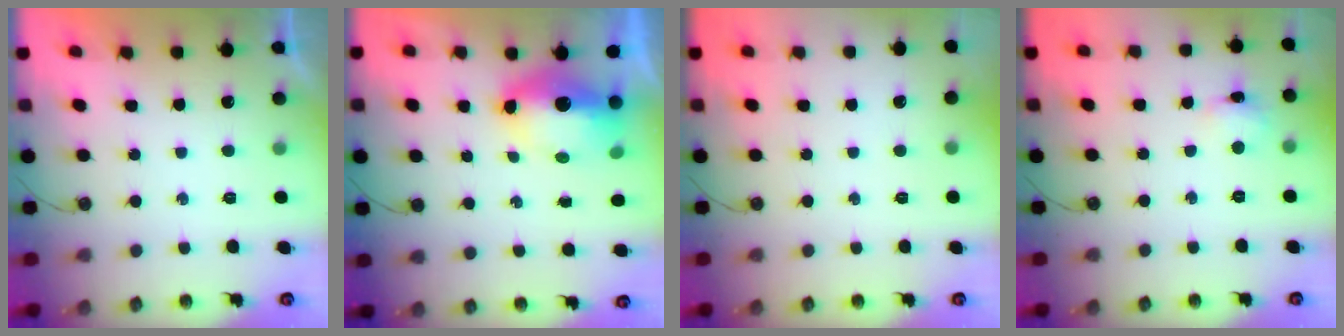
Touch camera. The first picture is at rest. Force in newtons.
{"total": 8.4, "press": 8.4, "slide": 0.9}
{"total": 0.0}
{"total": 2.8, "press": 2.8, "slide": 0.5}